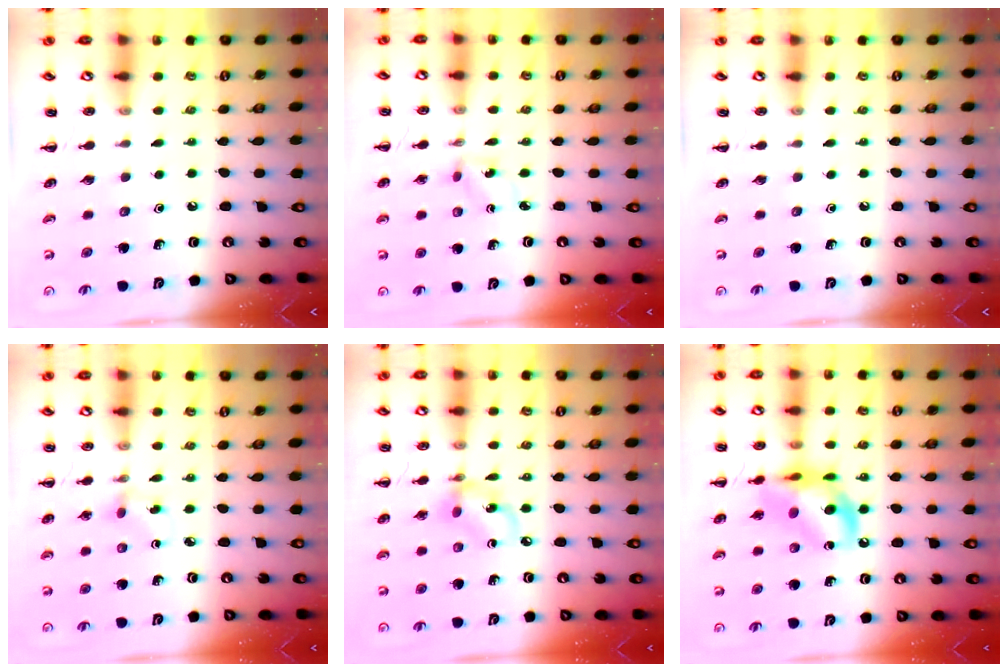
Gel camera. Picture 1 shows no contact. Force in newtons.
{"total": 2.5, "press": 2.3, "slide": 1.0}
{"total": 0.0}
{"total": 1.6, "press": 1.4, "slide": 0.7}
{"total": 8.0, "press": 7.9, "slide": 1.5}
{"total": 13.4, "press": 13.2, "slide": 2.4}